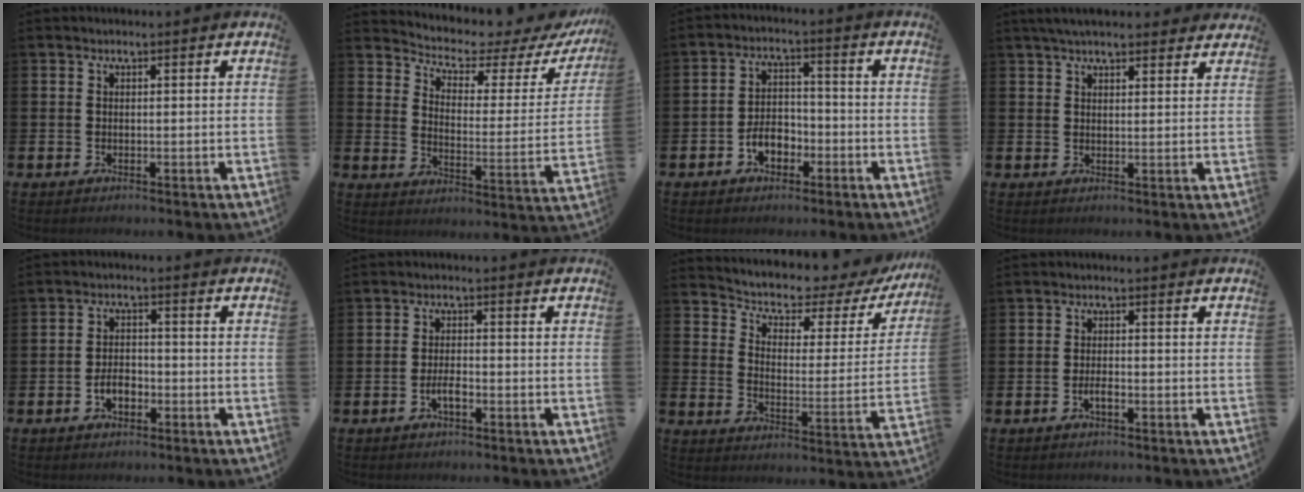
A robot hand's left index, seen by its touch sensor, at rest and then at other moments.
{"total": 4.3, "force": [4.0, 1.3, 1.0], "torque": [-0.041, -0.043, 0.057]}
{"total": 4.0, "force": [-2.1, 2.7, 2.1], "torque": [-0.039, 0.008, -0.043]}
{"total": 4.2, "force": [3.8, 1.0, 1.4], "torque": [-0.031, -0.008, 0.069]}
{"total": 3.1, "force": [-1.3, 1.9, 2.1], "torque": [-0.029, 0.001, -0.027]}
{"total": 2.3, "force": [-1.0, 0.8, 2.0], "torque": [-0.035, 0.003, -0.019]}
{"total": 5.1, "force": [4.6, 1.8, 1.5], "torque": [-0.060, -0.037, 0.070]}
{"total": 1.7, "force": [-0.7, 0.6, 1.4], "torque": [-0.025, 0.001, -0.015]}